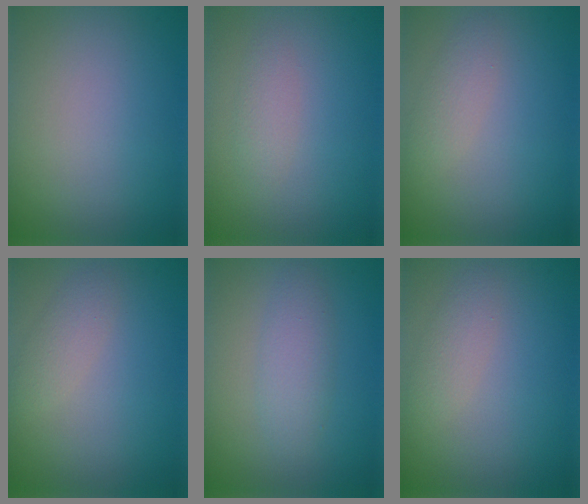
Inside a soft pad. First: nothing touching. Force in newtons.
{"total": 1.3, "press": 1.3, "slide": 0.1}
{"total": 1.6, "press": 1.6, "slide": 0.1}
{"total": 1.6, "press": 1.6, "slide": 0.1}
{"total": 2.3, "press": 2.3, "slide": 0.1}
{"total": 1.6, "press": 1.6, "slide": 0.1}